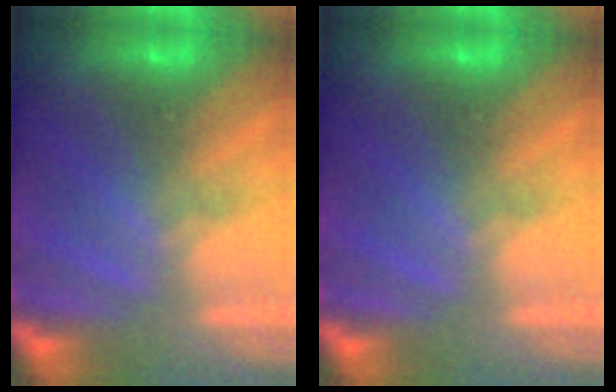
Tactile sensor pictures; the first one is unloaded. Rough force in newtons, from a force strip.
{"total": 0.0}